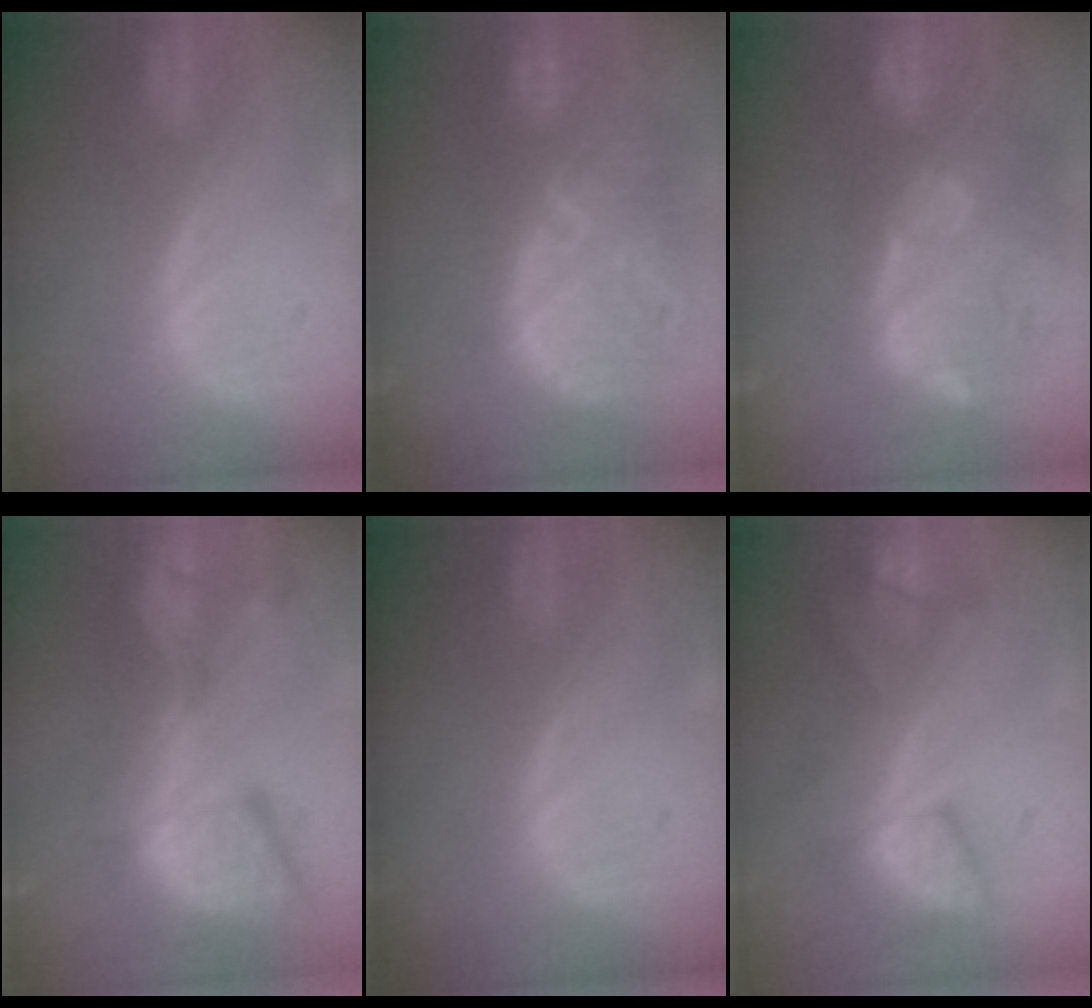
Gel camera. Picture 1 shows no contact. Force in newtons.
{"total": 13.2, "press": 11.5, "slide": 6.7}
{"total": 14.6, "press": 11.8, "slide": 8.6}
{"total": 13.5, "press": 11.0, "slide": 7.8}
{"total": 0.0}
{"total": 8.0, "press": 7.8, "slide": 1.8}